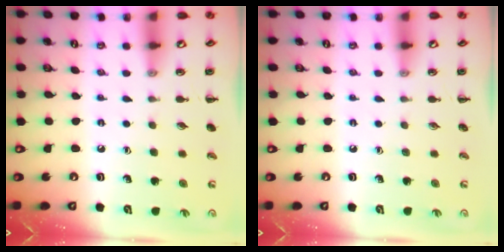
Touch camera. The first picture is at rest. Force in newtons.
{"total": 0.0}